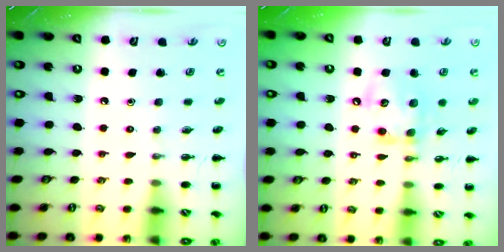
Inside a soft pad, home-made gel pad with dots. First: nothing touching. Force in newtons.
{"total": 13.2, "press": 13.1, "slide": 1.3}